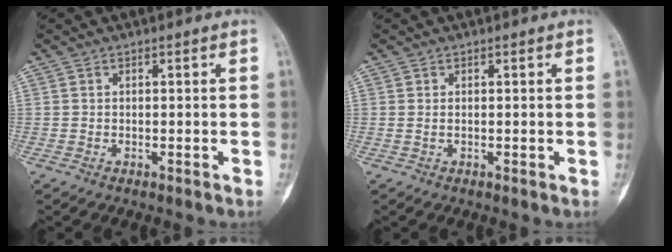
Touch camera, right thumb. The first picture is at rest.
{"total": 0.0}